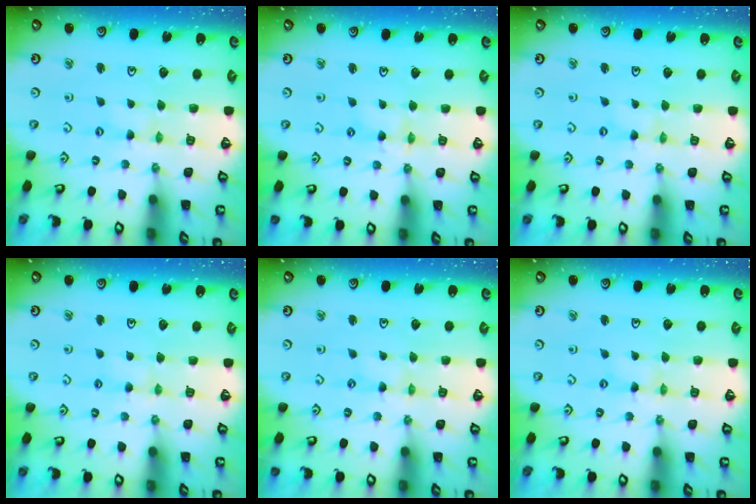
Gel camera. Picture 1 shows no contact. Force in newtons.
{"total": 2.9, "press": 2.9, "slide": 0.4}
{"total": 0.0}
{"total": 2.8, "press": 2.8, "slide": 0.4}
{"total": 0.0}
{"total": 0.0}